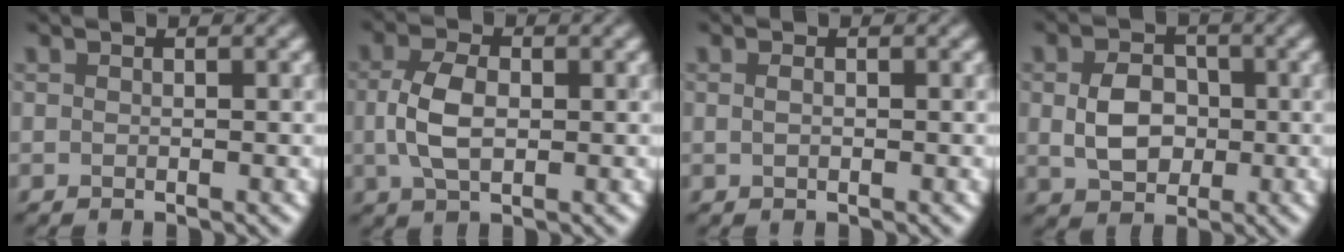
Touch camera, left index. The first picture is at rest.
{"total": 4.1, "force": [0.0, 2.4, 3.3], "torque": [-0.076, 0.002, 0.000]}
{"total": 0.6, "force": [0.1, 0.3, 0.5], "torque": [-0.012, 0.001, 0.002]}
{"total": 4.4, "force": [-0.1, 3.3, 2.9], "torque": [-0.059, -0.003, -0.003]}